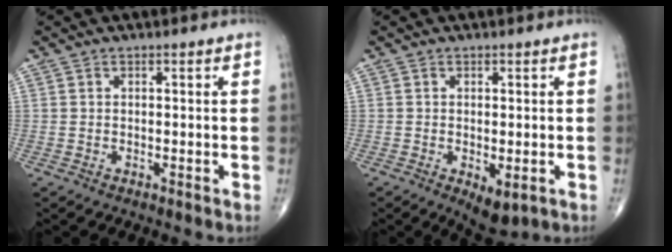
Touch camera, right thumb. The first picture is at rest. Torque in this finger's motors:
{"motor_torque": [-0.16, 0.06, 0.08, 0.10, 0.00]}